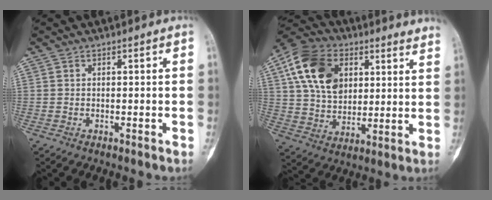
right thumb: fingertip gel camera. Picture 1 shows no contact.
{"total": 19.3, "force": [8.9, 12.4, 11.8], "torque": [-0.173, -0.007, 0.148]}